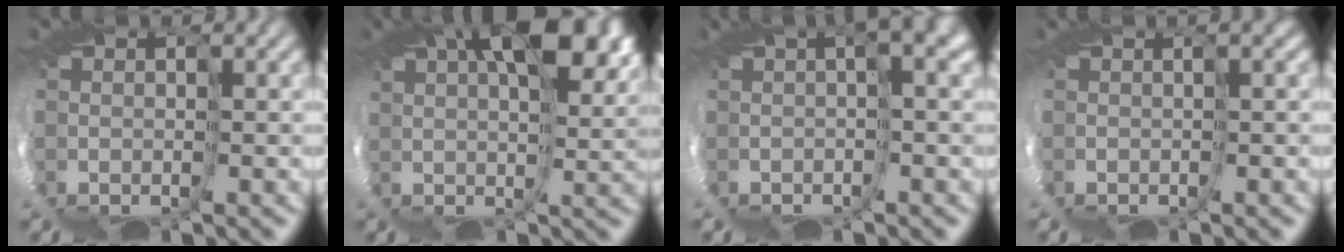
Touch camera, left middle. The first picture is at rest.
{"total": 7.5, "force": [6.2, -0.1, 4.3], "torque": [-0.067, 0.008, 0.099]}
{"total": 3.4, "force": [0.3, -3.4, 0.2], "torque": [-0.018, -0.003, -0.001]}
{"total": 3.3, "force": [-1.0, -2.5, -1.9], "torque": [0.033, -0.007, -0.001]}